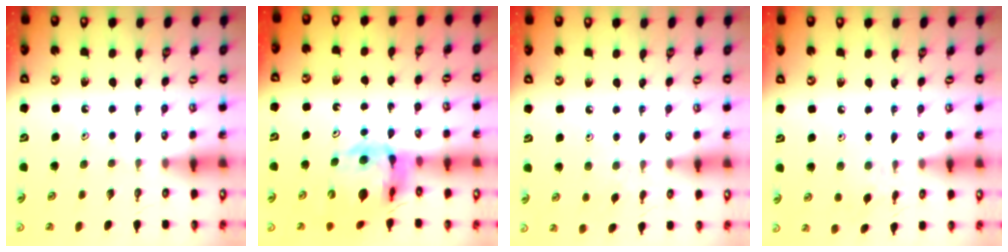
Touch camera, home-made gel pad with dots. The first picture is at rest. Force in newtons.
{"total": 15.4, "press": 15.3, "slide": 1.9}
{"total": 1.5, "press": 1.4, "slide": 0.4}
{"total": 2.6, "press": 2.6, "slide": 0.5}